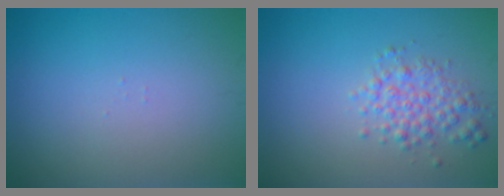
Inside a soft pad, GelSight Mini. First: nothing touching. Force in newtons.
{"total": 2.8, "press": 2.8, "slide": 0.1}